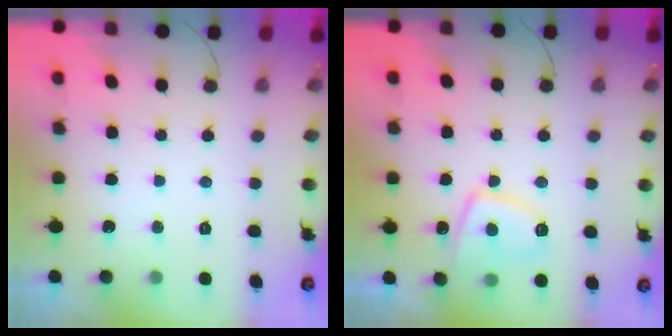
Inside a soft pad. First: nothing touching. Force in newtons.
{"total": 8.8, "press": 8.7, "slide": 1.1}